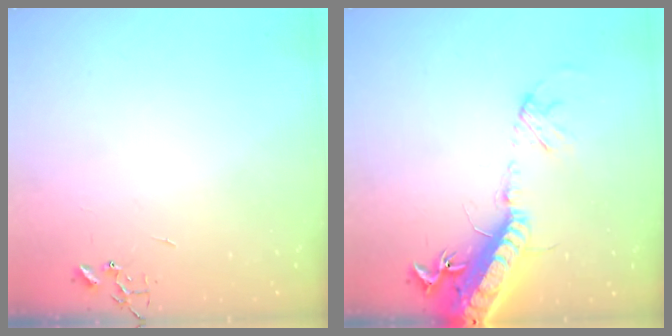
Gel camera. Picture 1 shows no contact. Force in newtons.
{"total": 20.9, "press": 20.3, "slide": 4.9}